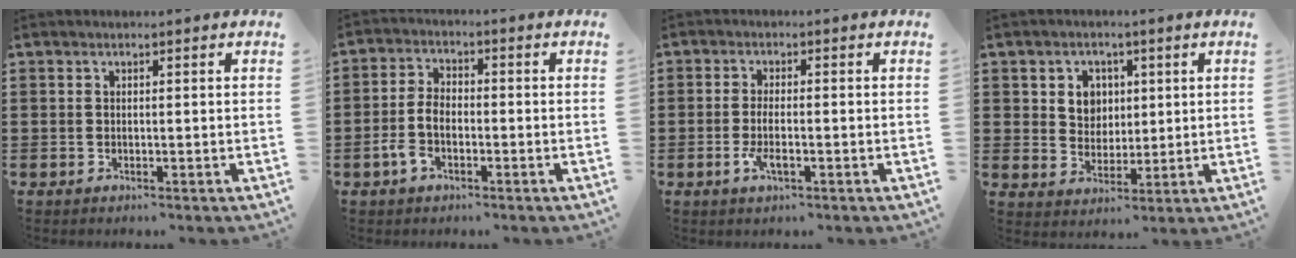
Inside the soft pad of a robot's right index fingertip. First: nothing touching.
{"total": 4.8, "force": [-1.8, 2.6, 3.6], "torque": [-0.083, 0.001, -0.038]}
{"total": 3.2, "force": [-1.1, 0.9, 2.9], "torque": [-0.064, -0.004, -0.025]}
{"total": 5.0, "force": [1.5, 4.4, 1.7], "torque": [-0.046, 0.012, 0.023]}